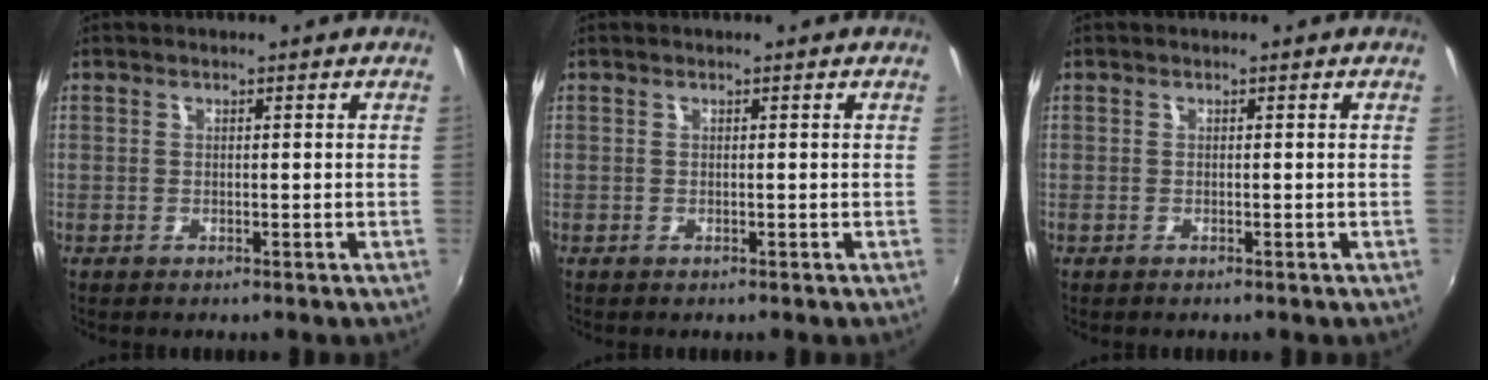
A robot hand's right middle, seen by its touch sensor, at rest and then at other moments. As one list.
[{"total": 0.0}, {"total": 0.0}]